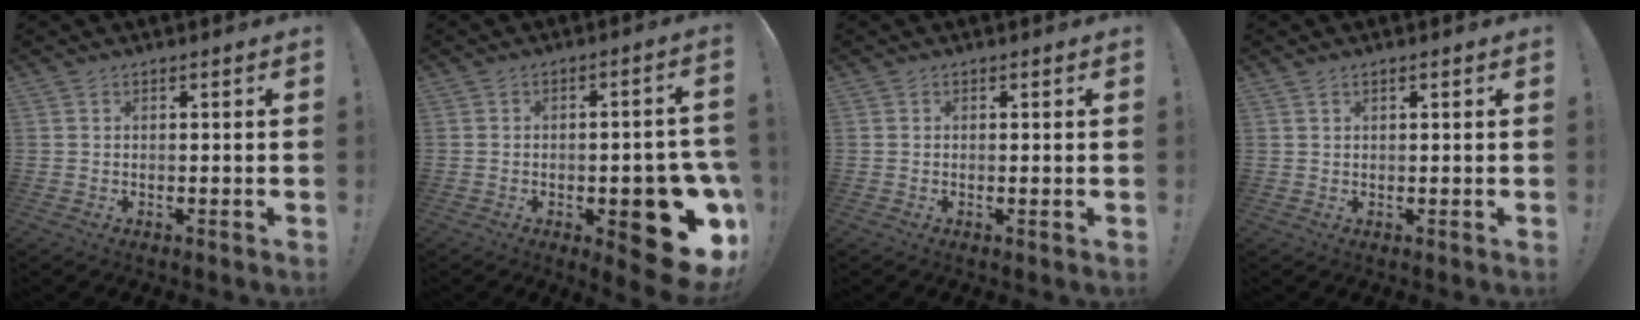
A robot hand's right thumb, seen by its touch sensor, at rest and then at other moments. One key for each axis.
{"total": 17.0, "fx": -5.5, "fy": 7.0, "fz": 14.5, "tx": -0.155, "ty": 0.027, "tz": -0.064}
{"total": 0.5, "fx": 0.2, "fy": 0.2, "fz": 0.4, "tx": -0.006, "ty": 0.000, "tz": 0.002}
{"total": 1.1, "fx": 0.6, "fy": 0.5, "fz": 0.7, "tx": -0.021, "ty": 0.005, "tz": 0.012}